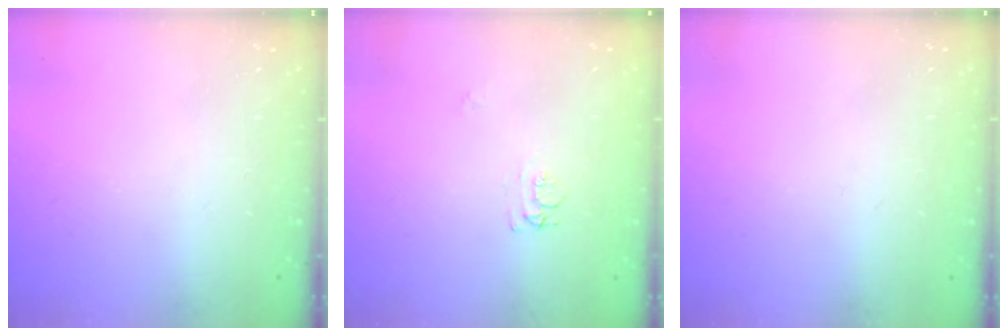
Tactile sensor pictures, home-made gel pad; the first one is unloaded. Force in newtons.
{"total": 6.2, "press": 6.2, "slide": 0.6}
{"total": 0.7, "press": 0.6, "slide": 0.1}